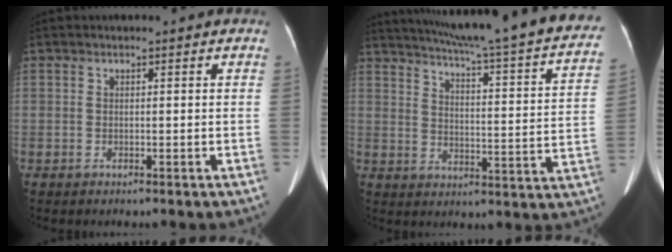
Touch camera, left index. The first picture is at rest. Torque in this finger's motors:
{"motor_torque": [0.00, -2.14, 0.03, 0.02]}